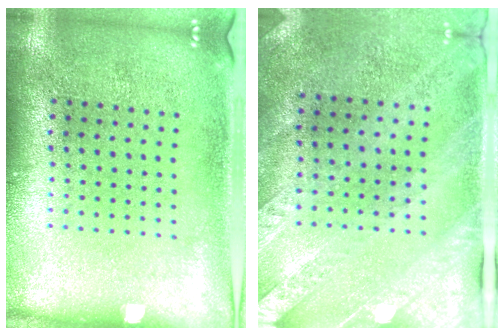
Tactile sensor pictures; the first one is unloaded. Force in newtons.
{"total": 2.5, "press": 2.1, "slide": 1.3}